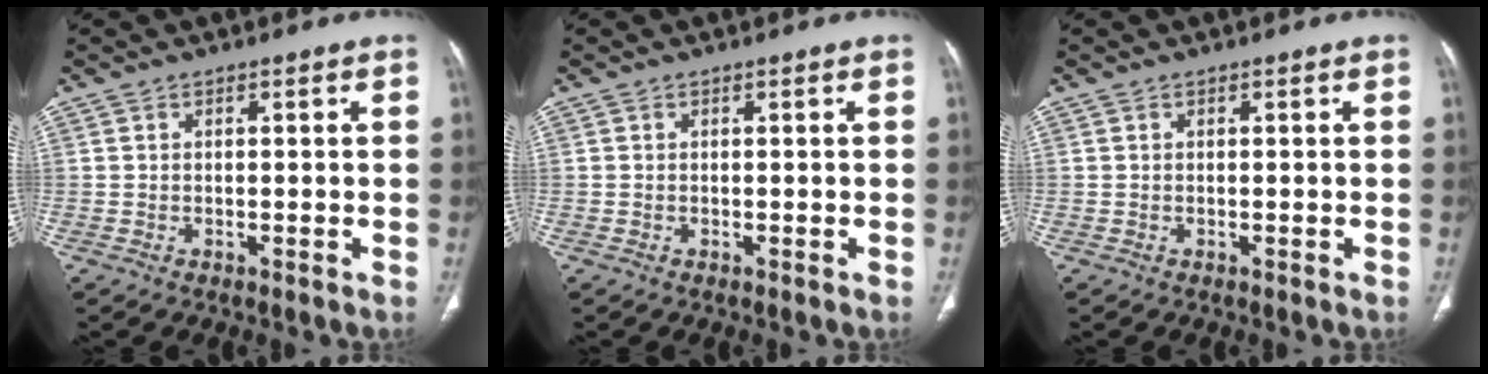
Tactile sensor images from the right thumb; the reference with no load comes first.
{"total": 0.0}
{"total": 0.0}